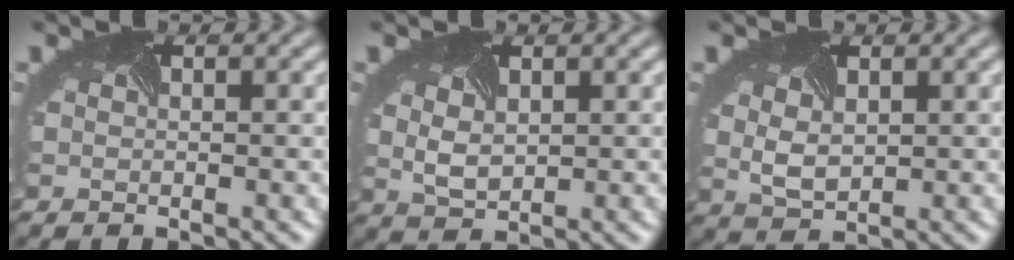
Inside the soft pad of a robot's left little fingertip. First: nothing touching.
{"total": 2.2, "force": [0.7, 1.4, 1.5], "torque": [-0.041, -0.007, 0.021]}
{"total": 2.5, "force": [0.7, 1.6, 1.8], "torque": [-0.048, -0.008, 0.020]}